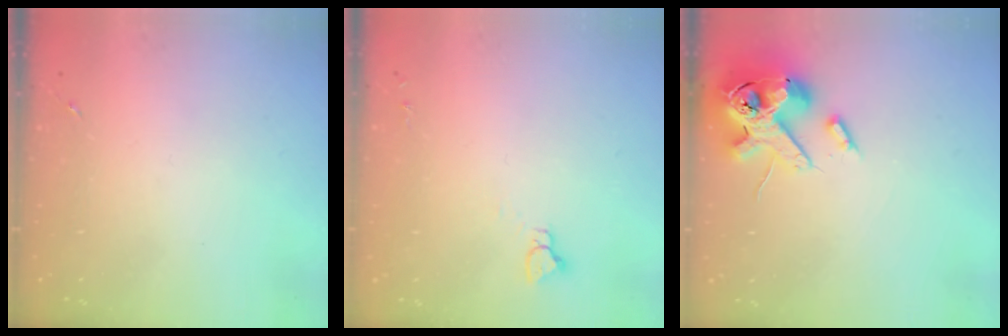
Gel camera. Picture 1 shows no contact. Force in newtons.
{"total": 2.9, "press": 2.9, "slide": 0.2}
{"total": 15.9, "press": 15.7, "slide": 2.7}